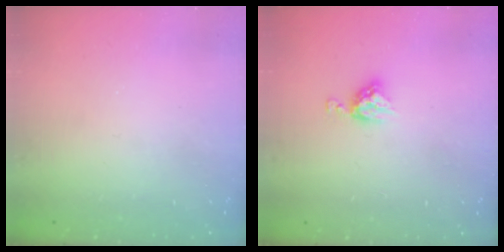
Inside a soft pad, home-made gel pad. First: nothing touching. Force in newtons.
{"total": 6.4, "press": 6.4, "slide": 0.4}